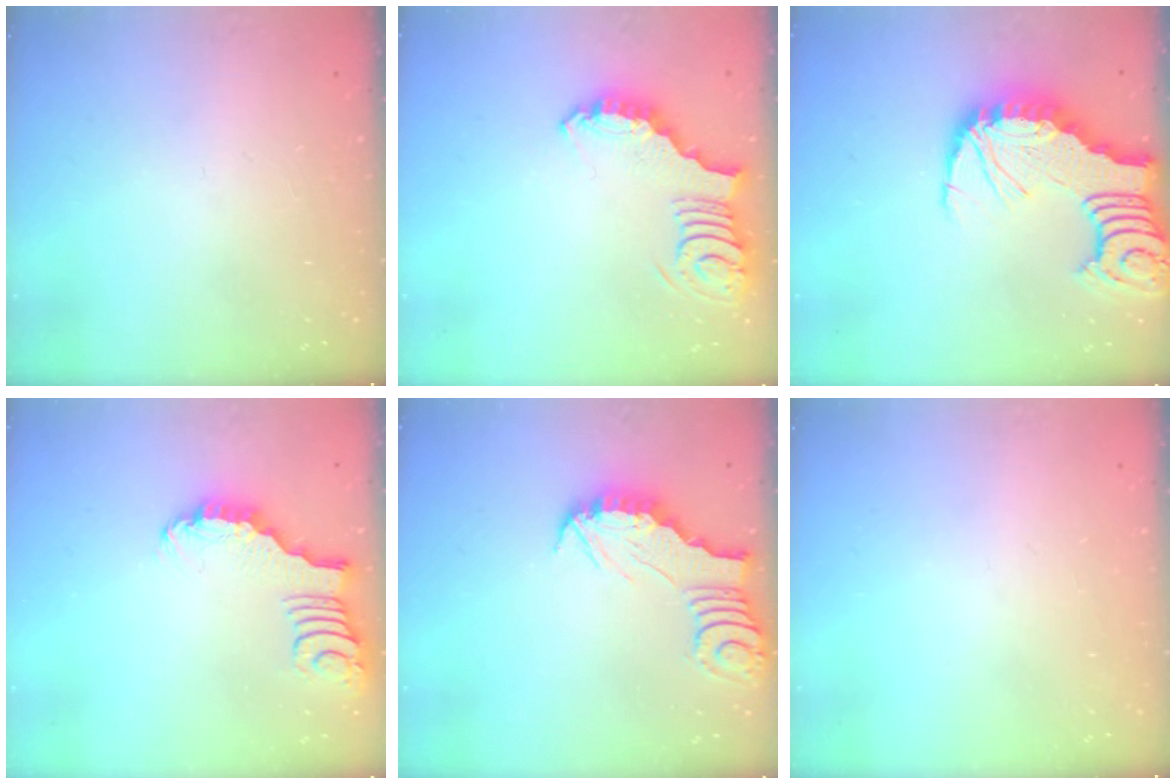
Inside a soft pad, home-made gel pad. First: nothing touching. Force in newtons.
{"total": 4.1, "press": 4.0, "slide": 0.6}
{"total": 8.1, "press": 8.0, "slide": 0.8}
{"total": 2.2, "press": 2.2, "slide": 0.4}
{"total": 2.9, "press": 2.9, "slide": 0.2}
{"total": 0.0}